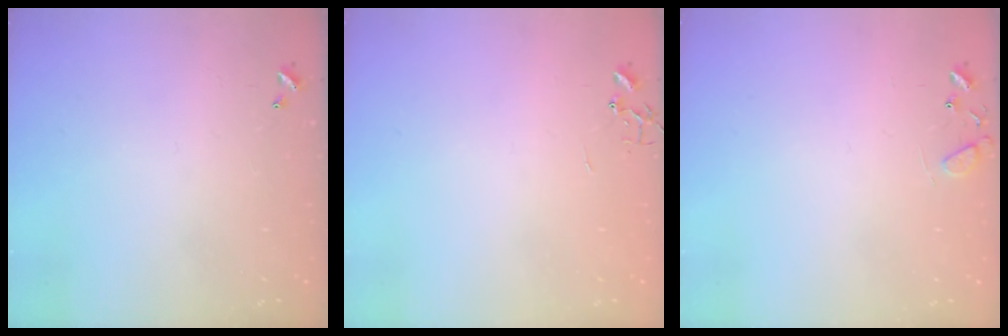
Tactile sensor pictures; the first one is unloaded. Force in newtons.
{"total": 0.0}
{"total": 9.0, "press": 9.0, "slide": 0.6}